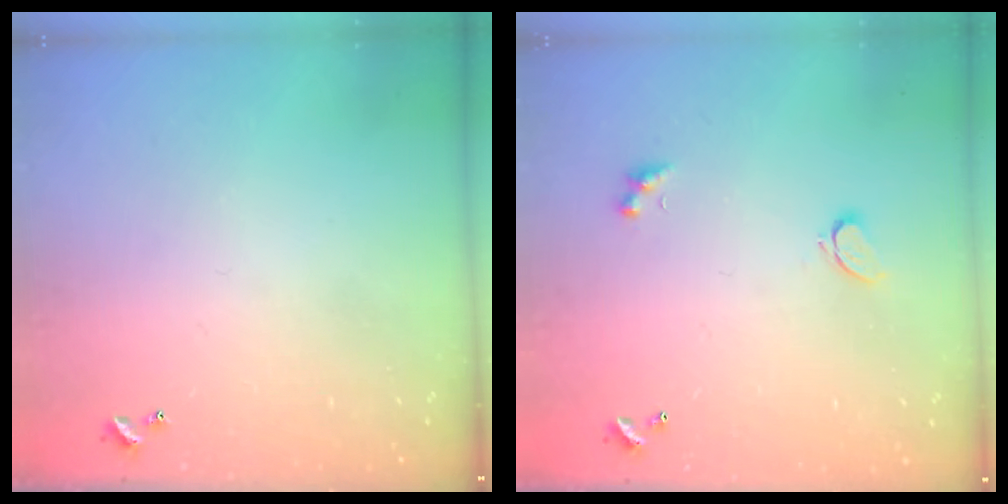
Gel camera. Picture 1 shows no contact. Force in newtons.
{"total": 2.3, "press": 2.3, "slide": 0.6}